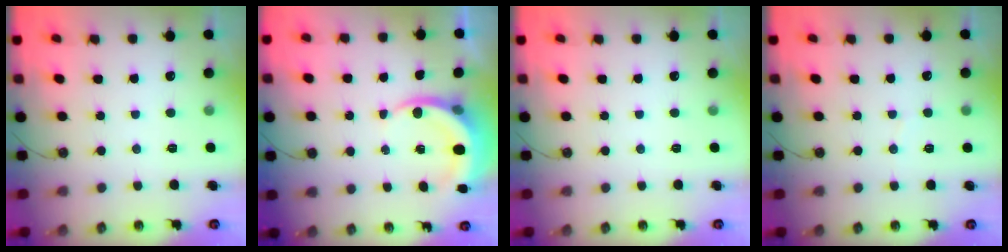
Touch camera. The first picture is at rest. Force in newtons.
{"total": 5.9, "press": 5.8, "slide": 0.6}
{"total": 0.0}
{"total": 3.0, "press": 2.9, "slide": 0.3}